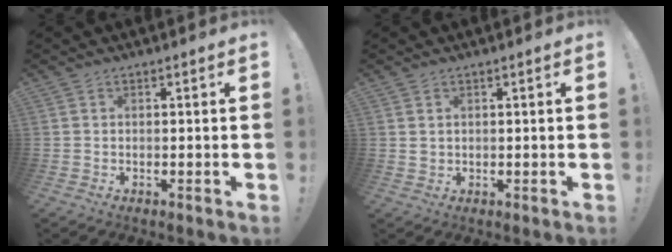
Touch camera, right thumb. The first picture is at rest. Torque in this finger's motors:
{"motor_torque": [0.02, 0.06, 0.14, 0.13, 0.06]}